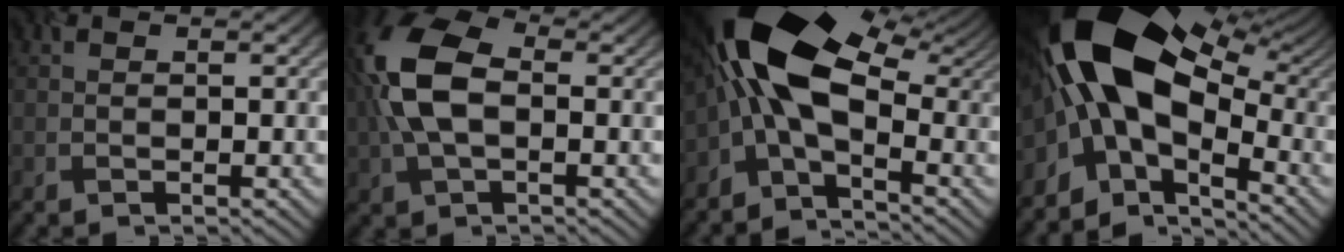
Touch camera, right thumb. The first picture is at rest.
{"total": 10.9, "force": [0.3, 6.1, 9.0], "torque": [-0.224, 0.017, -0.005]}
{"total": 14.4, "force": [-0.1, 7.2, 12.5], "torque": [-0.229, 0.007, -0.023]}
{"total": 16.9, "force": [-0.8, 9.5, 13.9], "torque": [-0.246, 0.006, -0.023]}